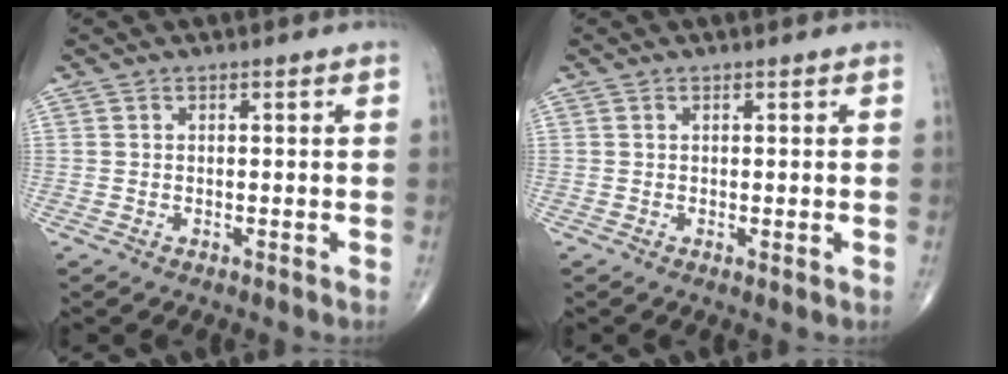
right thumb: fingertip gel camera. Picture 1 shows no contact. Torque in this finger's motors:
{"motor_torque": [-0.01, -0.01, -0.16, -0.10, -0.03]}